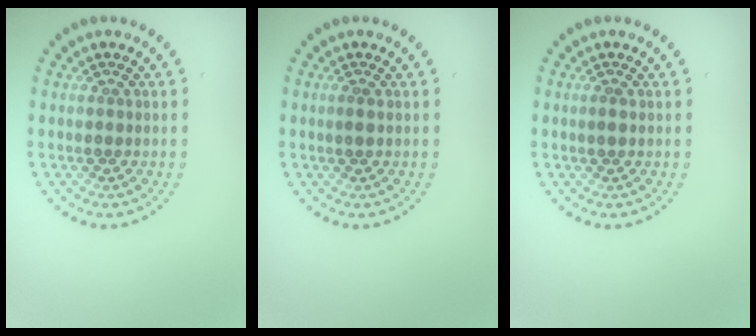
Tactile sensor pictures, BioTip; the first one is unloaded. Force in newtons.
{"total": 0.7, "press": 0.6, "slide": 0.3}
{"total": 0.7, "press": 0.7, "slide": 0.2}